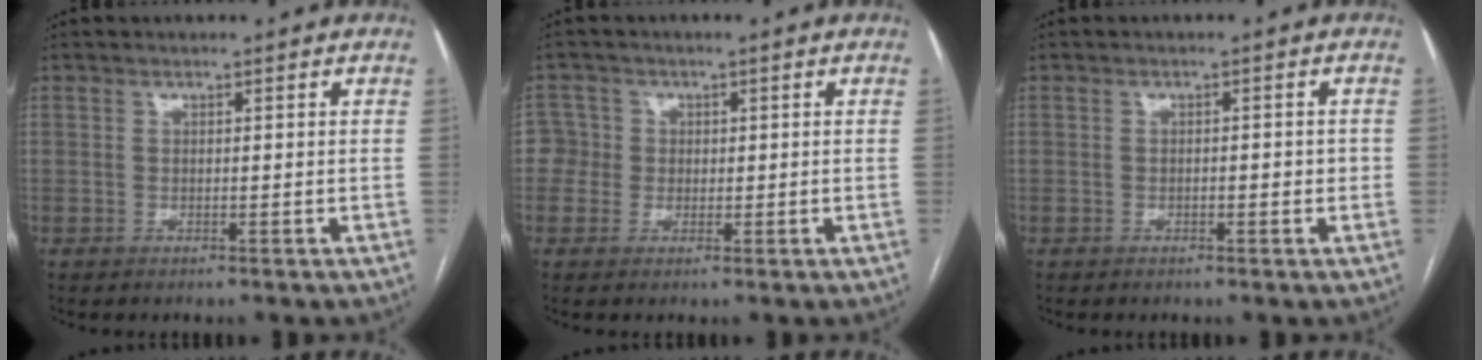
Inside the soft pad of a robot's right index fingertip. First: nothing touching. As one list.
[{"total": 3.4, "force": [0.1, 3.4, -0.2], "torque": [0.021, 0.016, -0.001]}, {"total": 1.8, "force": [-0.4, 0.6, 1.7], "torque": [-0.026, 0.002, -0.005]}]